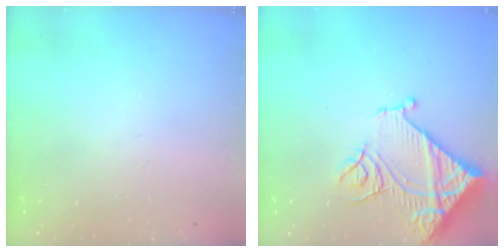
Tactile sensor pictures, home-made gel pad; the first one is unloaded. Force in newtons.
{"total": 16.9, "press": 16.9, "slide": 1.6}